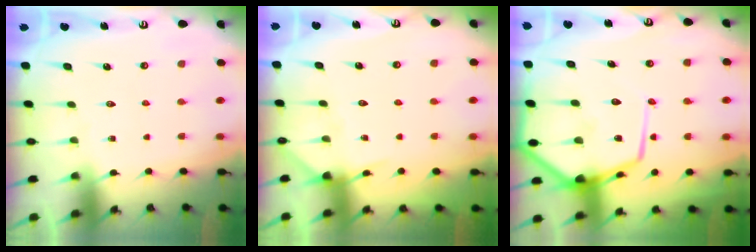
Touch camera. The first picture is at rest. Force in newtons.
{"total": 3.9, "press": 3.9, "slide": 0.3}
{"total": 16.5, "press": 16.5, "slide": 1.6}